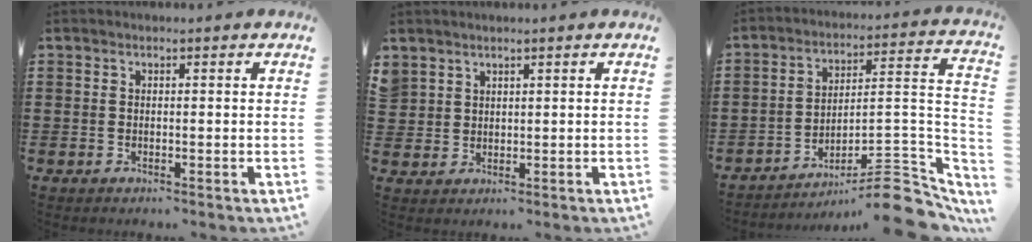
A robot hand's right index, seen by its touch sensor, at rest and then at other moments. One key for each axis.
{"total": 2.2, "fx": 1.7, "fy": 1.3, "fz": -0.1, "tx": -0.005, "ty": 0.006, "tz": 0.036}
{"total": 9.9, "fx": -7.7, "fy": 1.6, "fz": 6.0, "tx": -0.078, "ty": 0.013, "tz": -0.153}